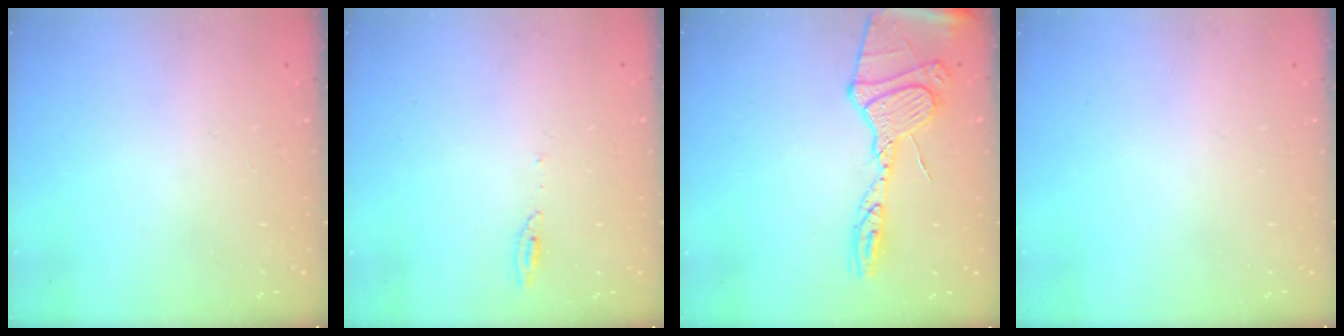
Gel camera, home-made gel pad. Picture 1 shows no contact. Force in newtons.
{"total": 3.5, "press": 3.4, "slide": 0.7}
{"total": 15.8, "press": 15.7, "slide": 1.4}
{"total": 0.0}